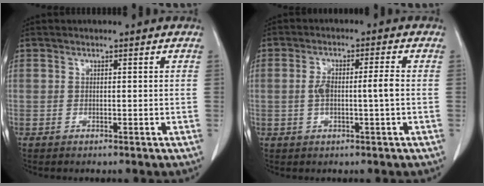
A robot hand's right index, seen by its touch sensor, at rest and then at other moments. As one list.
[{"total": 4.9, "force": [-0.4, 0.5, 4.8], "torque": [-0.097, 0.013, -0.002]}]